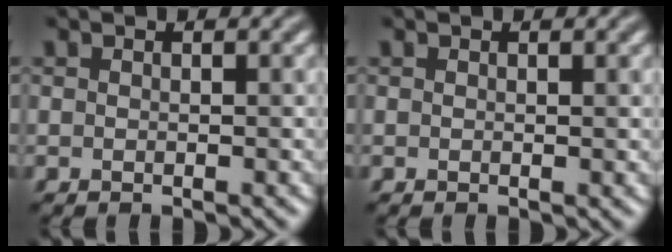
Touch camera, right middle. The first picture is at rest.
{"total": 0.0}